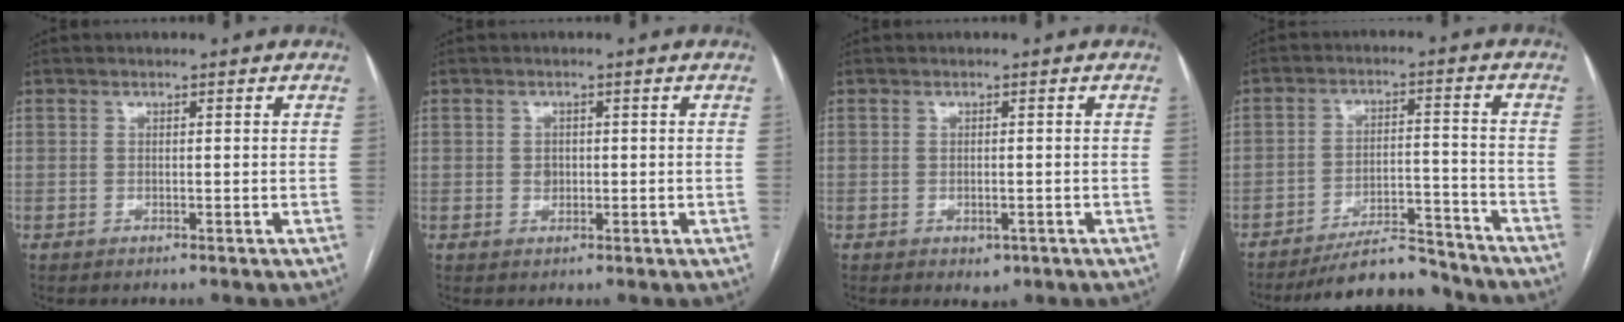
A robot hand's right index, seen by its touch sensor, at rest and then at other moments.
{"total": 1.5, "force": [0.0, 1.3, 0.8], "torque": [-0.012, 0.002, 0.002]}
{"total": 1.9, "force": [-0.8, 1.1, 1.2], "torque": [-0.013, 0.000, -0.003]}
{"total": 10.3, "force": [-9.8, 1.9, 2.6], "torque": [-0.032, 0.021, -0.161]}